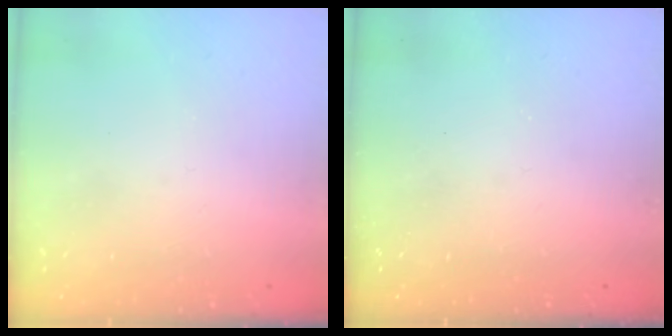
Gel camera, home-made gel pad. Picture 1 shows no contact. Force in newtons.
{"total": 0.0}